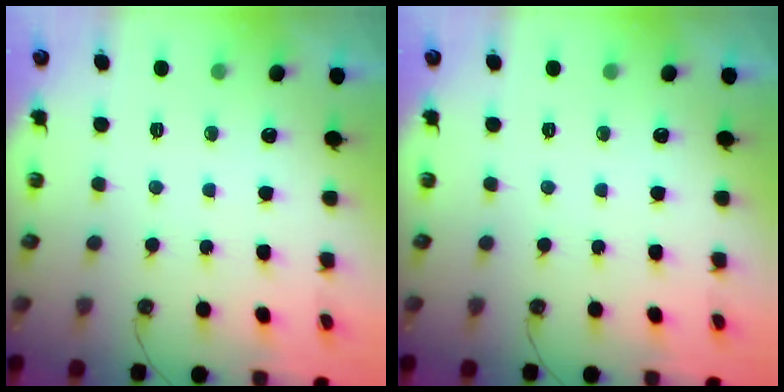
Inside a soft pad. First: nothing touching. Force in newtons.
{"total": 0.0}